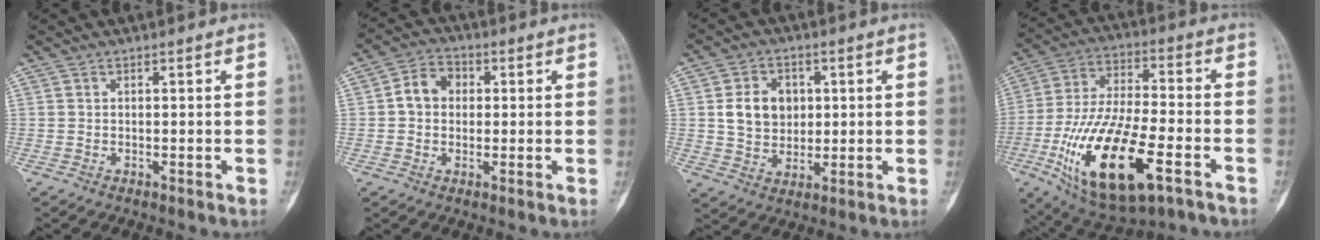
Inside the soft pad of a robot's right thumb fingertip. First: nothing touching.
{"total": 6.1, "force": [0.5, 5.0, 3.4], "torque": [-0.044, 0.016, 0.000]}
{"total": 9.9, "force": [1.6, 7.7, 6.1], "torque": [-0.077, -0.001, 0.031]}
{"total": 23.2, "force": [-9.1, 9.0, 19.4], "torque": [-0.390, 0.018, -0.147]}